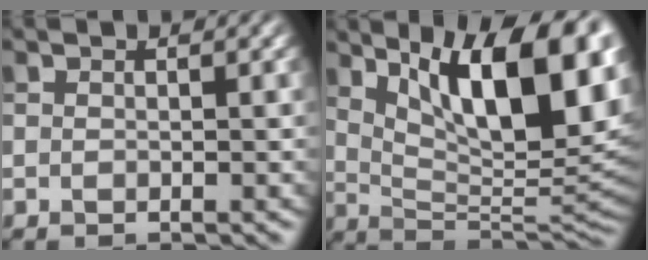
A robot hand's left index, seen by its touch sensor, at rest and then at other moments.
{"total": 13.5, "force": [5.5, 4.5, 11.4], "torque": [-0.150, 0.000, 0.090]}